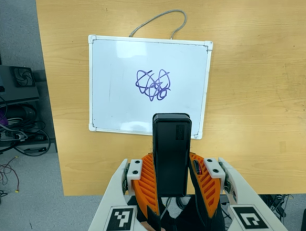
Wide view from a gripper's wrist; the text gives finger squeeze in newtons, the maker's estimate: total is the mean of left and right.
{"total": 4.0, "left": 2.3, "right": 5.6}